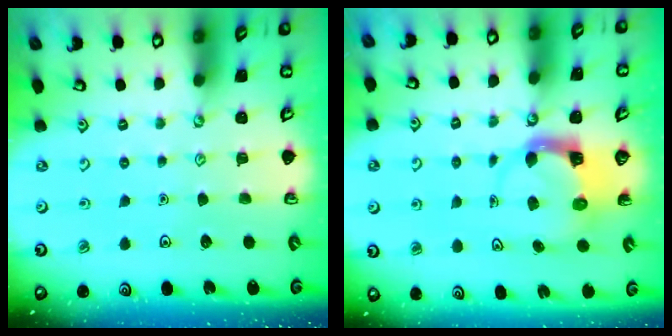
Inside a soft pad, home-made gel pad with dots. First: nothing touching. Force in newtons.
{"total": 3.8, "press": 3.8, "slide": 0.5}